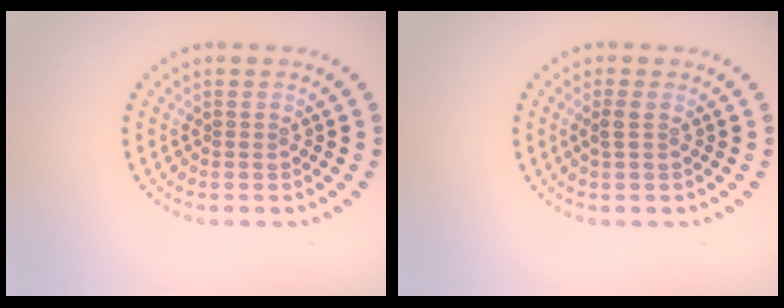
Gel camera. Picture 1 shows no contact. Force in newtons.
{"total": 1.0, "press": 0.9, "slide": 0.3}